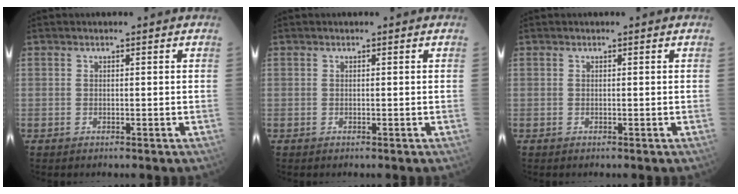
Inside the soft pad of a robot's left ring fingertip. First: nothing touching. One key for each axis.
{"total": 0.0}
{"total": 0.0}